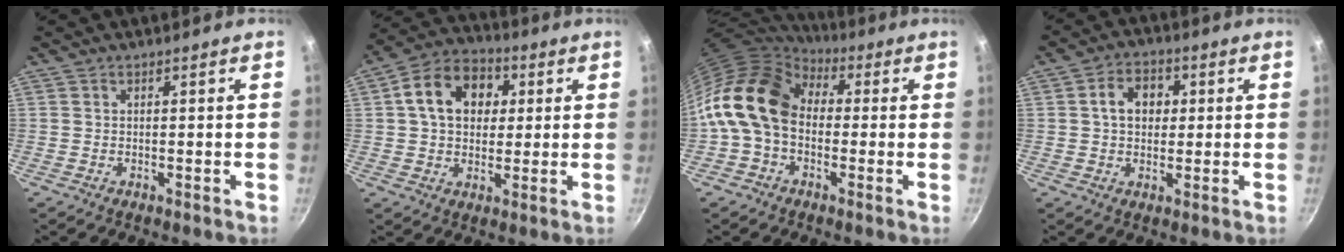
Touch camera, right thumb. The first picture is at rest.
{"total": 13.2, "force": [3.0, 9.9, 8.2], "torque": [-0.112, 0.018, 0.034]}
{"total": 16.6, "force": [0.6, 12.3, 11.1], "torque": [-0.199, 0.035, -0.008]}
{"total": 6.9, "force": [1.1, 5.3, 4.3], "torque": [-0.045, 0.010, 0.010]}